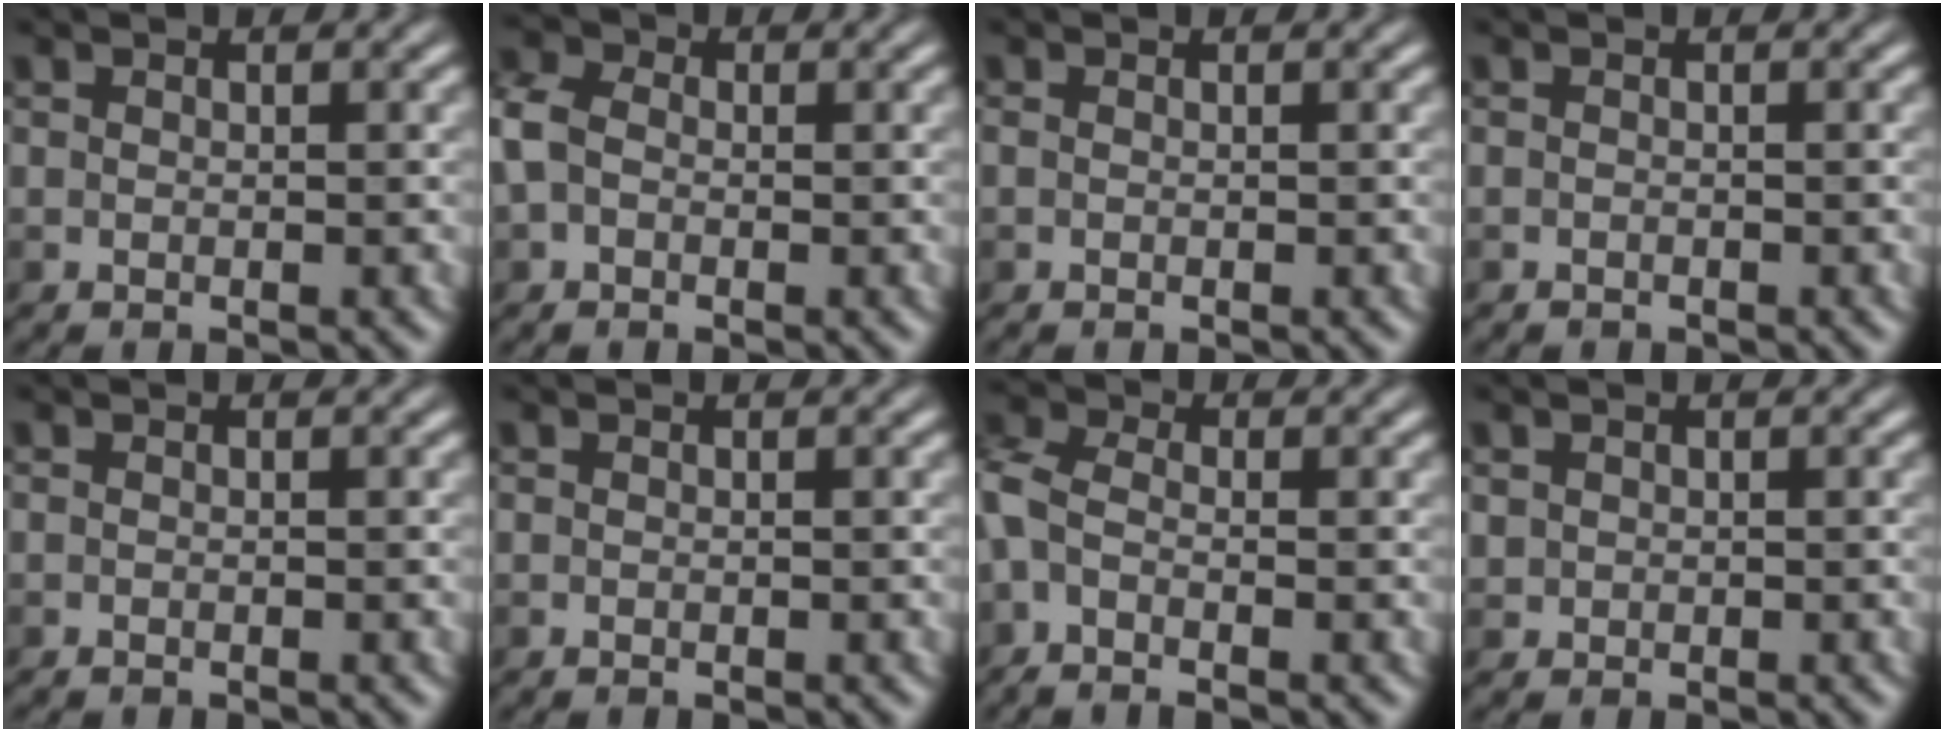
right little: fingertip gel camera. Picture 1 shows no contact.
{"total": 4.9, "force": [-0.3, 3.6, 3.2], "torque": [-0.086, 0.009, -0.012]}
{"total": 0.0}
{"total": 0.6, "force": [-0.5, -0.2, -0.3], "torque": [0.006, 0.001, -0.009]}
{"total": 0.0}
{"total": 0.0}
{"total": 6.7, "force": [-0.9, 4.2, 5.1], "torque": [-0.127, 0.007, -0.022]}
{"total": 0.7, "force": [0.2, 0.7, -0.1], "torque": [-0.007, -0.003, 0.004]}